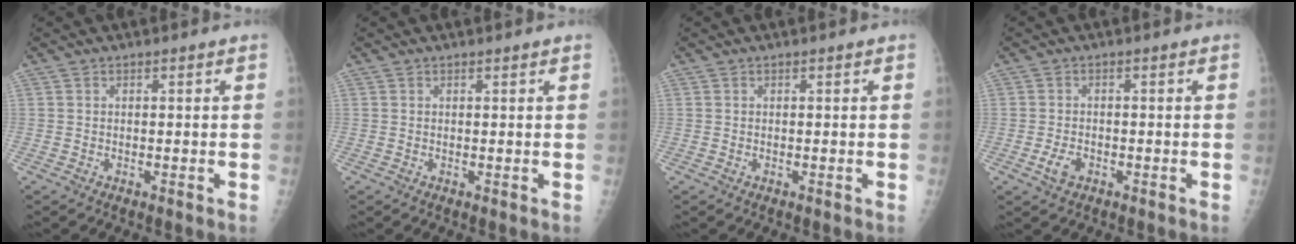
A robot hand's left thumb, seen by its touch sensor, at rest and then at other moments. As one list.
[{"total": 0.8, "force": [0.8, 0.0, 0.3], "torque": [-0.005, 0.002, 0.013]}, {"total": 0.0}, {"total": 2.7, "force": [-1.1, 1.7, 1.8], "torque": [-0.035, 0.000, -0.019]}]